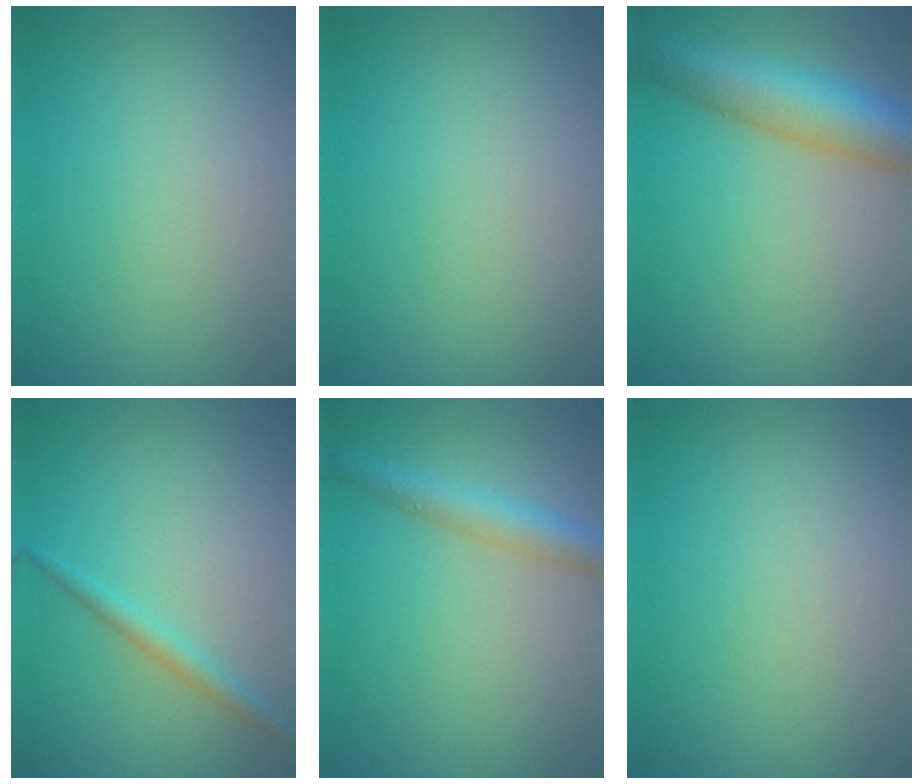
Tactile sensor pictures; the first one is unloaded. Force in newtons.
{"total": 0.0}
{"total": 8.8, "press": 8.8, "slide": 0.2}
{"total": 1.7, "press": 1.7, "slide": 0.1}
{"total": 3.7, "press": 3.7, "slide": 0.2}
{"total": 0.0}